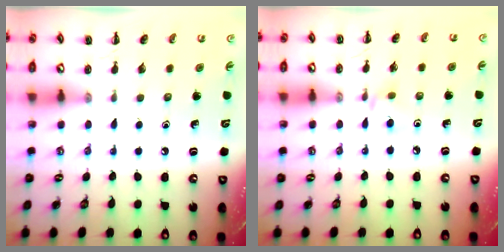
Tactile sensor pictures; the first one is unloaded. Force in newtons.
{"total": 2.8, "press": 2.6, "slide": 1.0}